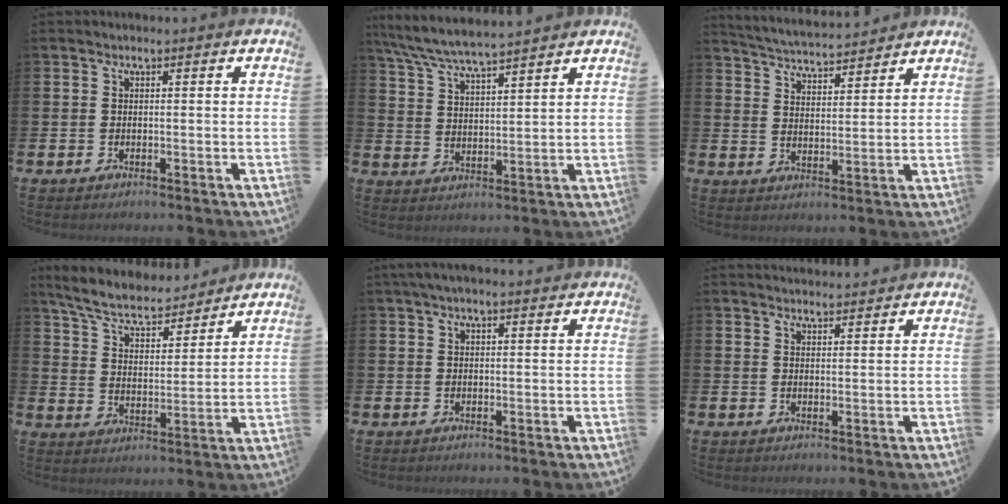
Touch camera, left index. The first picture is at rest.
{"total": 6.5, "force": [6.2, 0.3, 1.9], "torque": [-0.059, -0.033, 0.110]}
{"total": 4.9, "force": [4.9, 0.4, 0.2], "torque": [-0.026, -0.032, 0.086]}
{"total": 7.0, "force": [6.3, 1.9, 2.4], "torque": [-0.072, -0.044, 0.107]}
{"total": 2.0, "force": [1.5, 0.4, 1.3], "torque": [-0.023, 0.004, 0.027]}
{"total": 2.4, "force": [2.4, 0.2, 0.0], "torque": [0.005, -0.015, 0.042]}